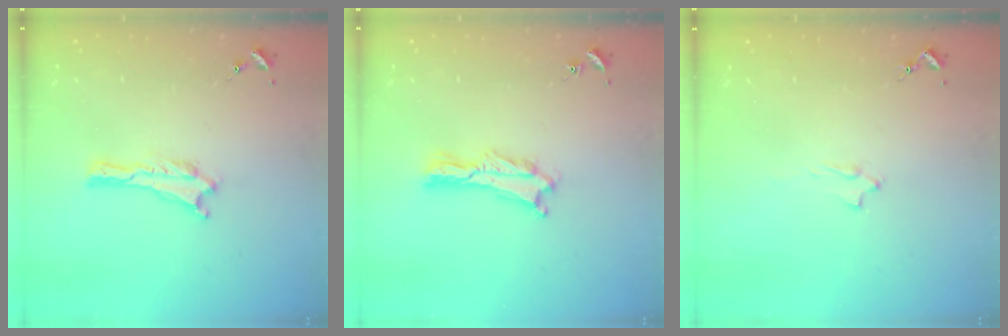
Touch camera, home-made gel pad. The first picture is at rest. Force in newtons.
{"total": 1.4, "press": 1.4, "slide": 0.3}
{"total": 2.0, "press": 2.0, "slide": 0.4}